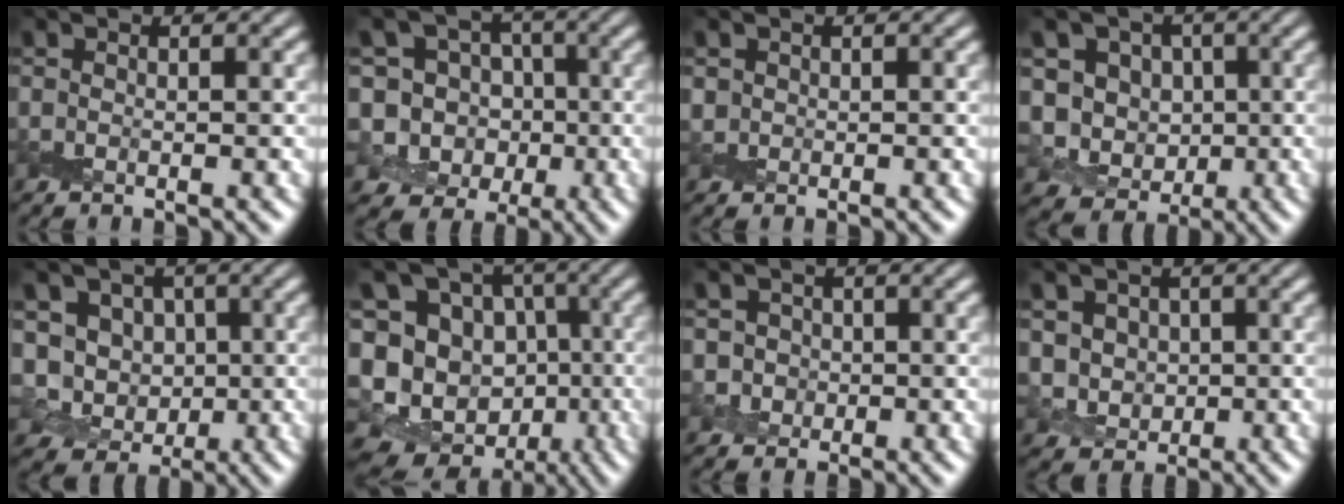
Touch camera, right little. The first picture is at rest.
{"total": 8.5, "force": [-1.0, 7.9, 2.8], "torque": [-0.058, 0.031, -0.050]}
{"total": 0.9, "force": [0.2, 0.8, 0.1], "torque": [0.000, -0.003, 0.006]}
{"total": 5.9, "force": [0.0, 5.2, 2.7], "torque": [-0.042, -0.005, -0.014]}
{"total": 5.5, "force": [0.0, 4.9, 2.5], "torque": [-0.039, -0.005, -0.012]}
{"total": 16.7, "force": [-5.7, 14.4, 6.2], "torque": [-0.146, -0.011, -0.086]}
{"total": 2.1, "force": [-0.1, 2.1, 0.5], "torque": [0.006, -0.001, 0.000]}
{"total": 3.3, "force": [0.1, 3.0, 1.2], "torque": [-0.029, -0.006, 0.004]}